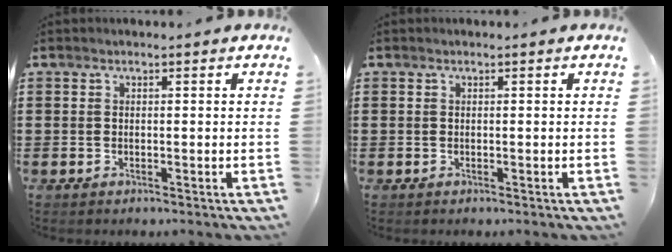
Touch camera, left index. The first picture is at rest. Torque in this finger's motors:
{"motor_torque": [0.08, 0.00, 0.03, 0.01]}